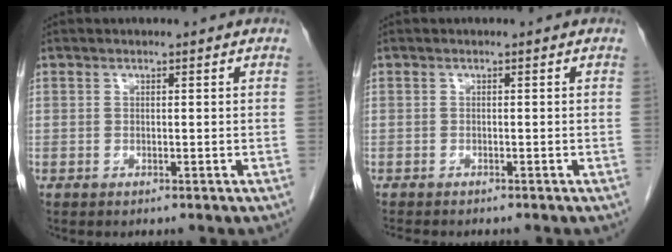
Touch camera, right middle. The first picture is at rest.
{"total": 3.1, "force": [-2.7, 0.6, 1.3], "torque": [-0.021, -0.006, -0.036]}